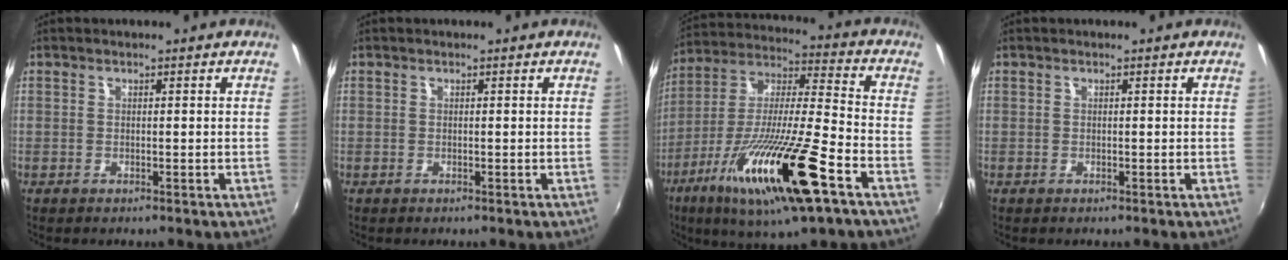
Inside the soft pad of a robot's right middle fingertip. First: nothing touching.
{"total": 0.0}
{"total": 22.6, "force": [-11.0, 2.9, 19.5], "torque": [-0.361, -0.060, -0.201]}
{"total": 0.0}